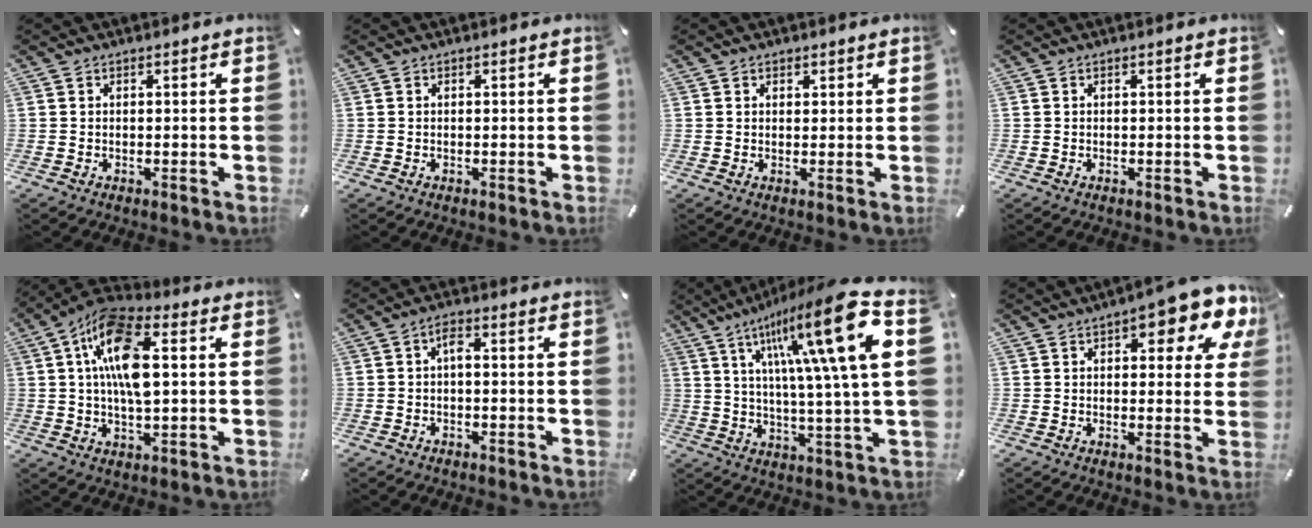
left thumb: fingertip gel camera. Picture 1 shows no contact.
{"total": 0.0}
{"total": 1.5, "force": [0.7, 1.4, 0.1], "torque": [0.013, -0.003, 0.007]}
{"total": 0.0}
{"total": 14.7, "force": [3.0, 6.8, 12.6], "torque": [-0.252, 0.002, 0.052]}
{"total": 2.7, "force": [-0.3, 1.4, 2.3], "torque": [-0.047, 0.012, -0.008]}
{"total": 22.2, "force": [8.9, 2.2, 20.2], "torque": [-0.344, -0.047, 0.117]}
{"total": 11.8, "force": [7.0, 4.7, 8.3], "torque": [-0.105, -0.037, 0.114]}